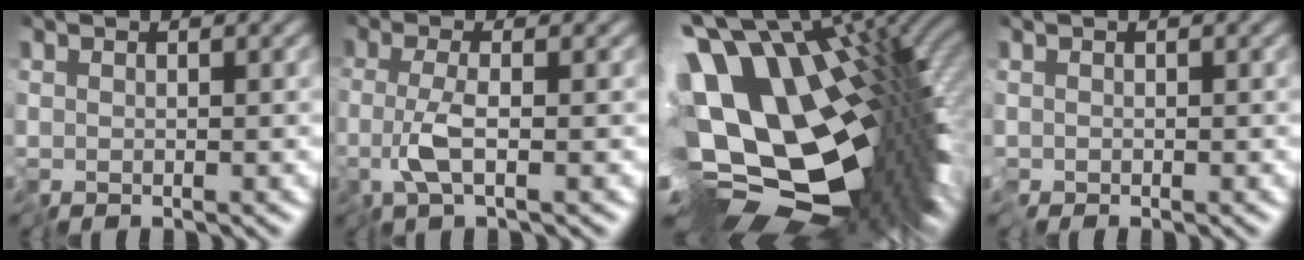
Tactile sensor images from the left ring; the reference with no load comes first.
{"total": 2.7, "force": [-0.8, 0.1, 2.6], "torque": [-0.058, -0.008, -0.018]}
{"total": 18.6, "force": [1.3, 10.1, 15.6], "torque": [-0.251, -0.061, 0.065]}
{"total": 0.0}